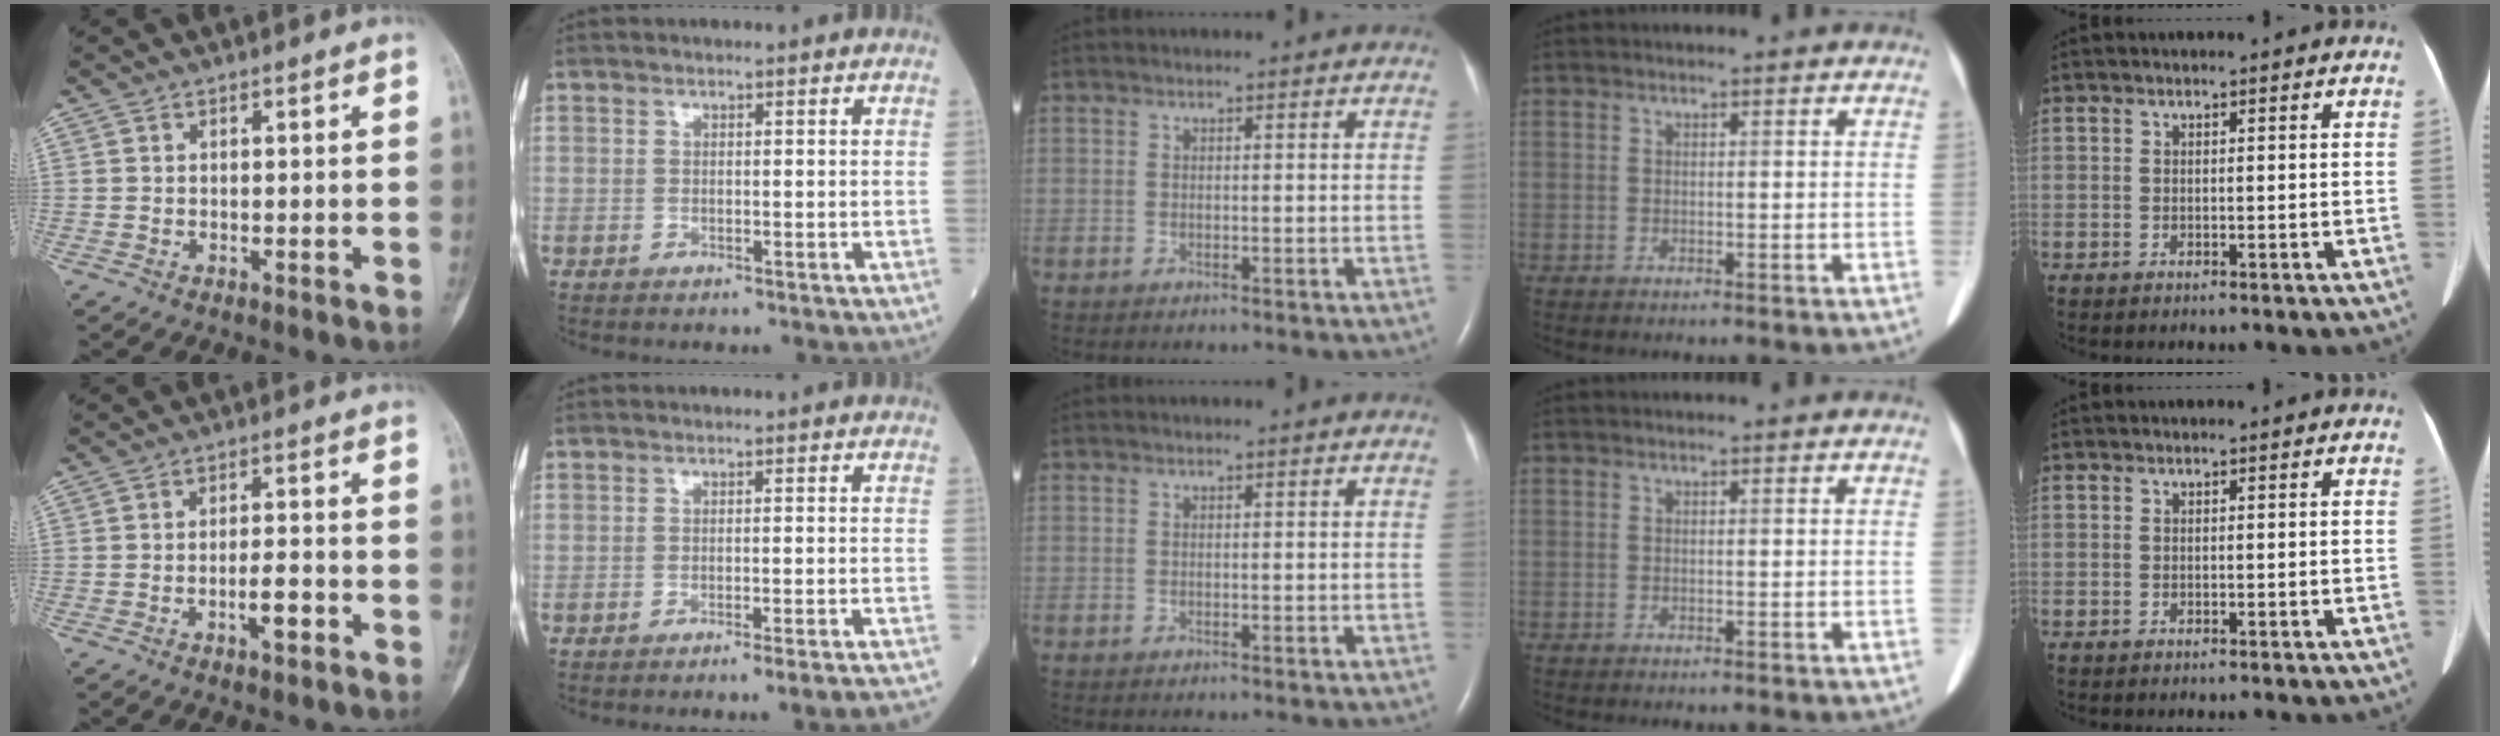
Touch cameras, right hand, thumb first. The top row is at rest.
{"thumb": {"total": 3.9, "force": [-1.7, 1.2, 3.3], "torque": [-0.050, 0.013, -0.029]}, "index": {"total": 6.3, "force": [-5.6, -1.2, 2.7], "torque": [-0.013, -0.011, -0.071]}}